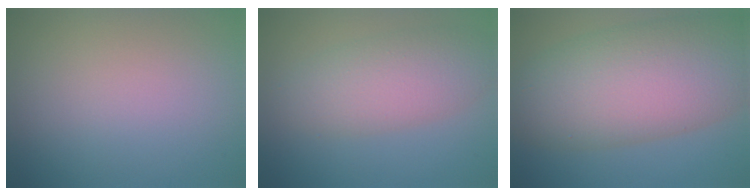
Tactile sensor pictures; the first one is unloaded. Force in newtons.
{"total": 5.0, "press": 5.0, "slide": 0.1}
{"total": 11.2, "press": 11.2, "slide": 0.3}